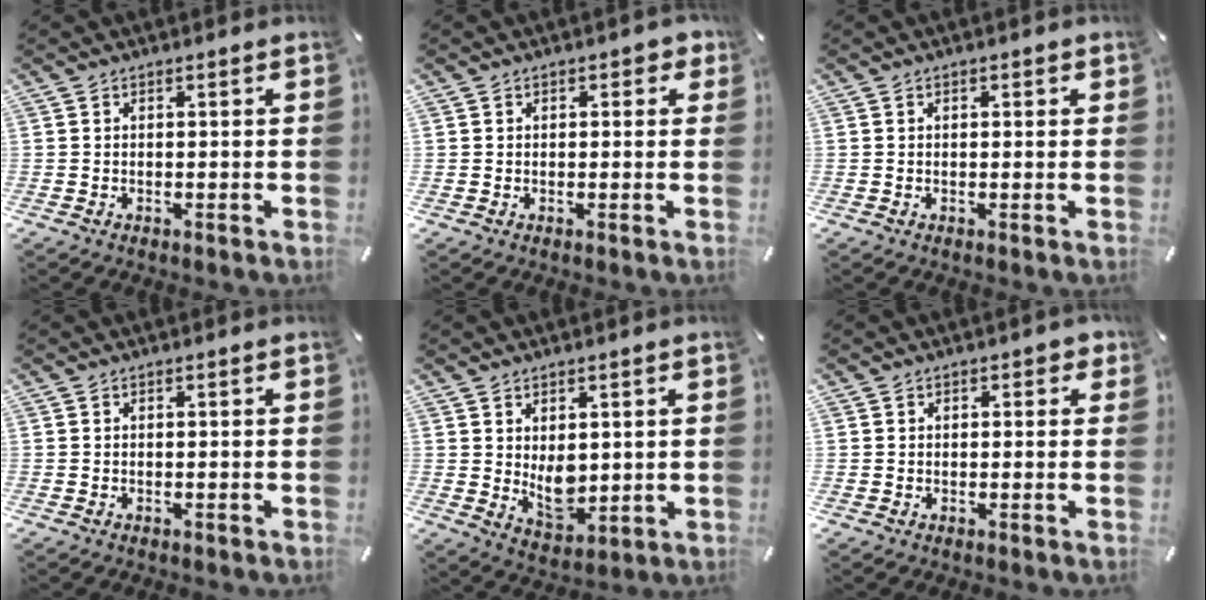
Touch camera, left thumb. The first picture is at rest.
{"total": 2.4, "force": [0.7, 2.2, 0.7], "torque": [0.001, 0.001, 0.010]}
{"total": 0.6, "force": [0.1, 0.5, 0.3], "torque": [-0.006, 0.004, 0.001]}
{"total": 0.0}
{"total": 7.4, "force": [1.4, 5.6, 4.7], "torque": [-0.046, -0.017, 0.027]}
{"total": 2.2, "force": [0.7, 2.0, 0.5], "torque": [0.004, 0.000, 0.010]}